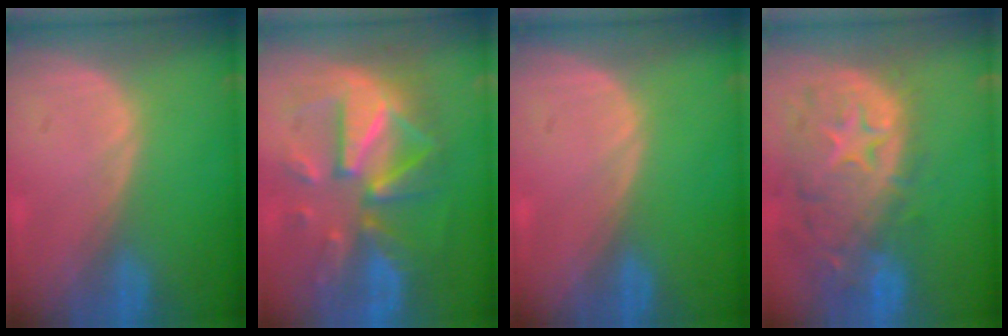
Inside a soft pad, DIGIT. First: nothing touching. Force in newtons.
{"total": 12.3, "press": 12.3, "slide": 1.2}
{"total": 0.0}
{"total": 14.0, "press": 11.2, "slide": 8.3}